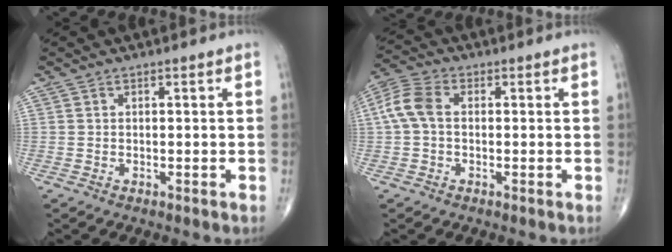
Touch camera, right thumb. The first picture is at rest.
{"total": 6.6, "force": [0.4, 4.3, 5.0], "torque": [-0.113, 0.020, 0.000]}